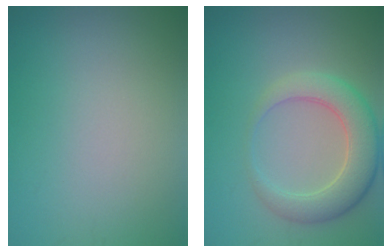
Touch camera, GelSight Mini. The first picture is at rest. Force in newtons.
{"total": 5.3, "press": 5.3, "slide": 0.6}